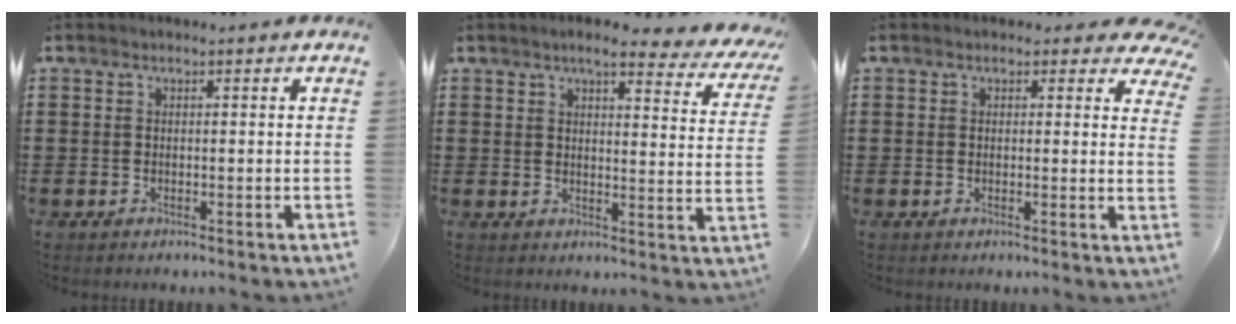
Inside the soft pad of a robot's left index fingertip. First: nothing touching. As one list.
[{"total": 6.1, "force": [4.9, 0.7, 3.5], "torque": [-0.067, -0.022, 0.079]}, {"total": 2.0, "force": [1.5, 1.0, 0.8], "torque": [-0.006, -0.003, 0.024]}]